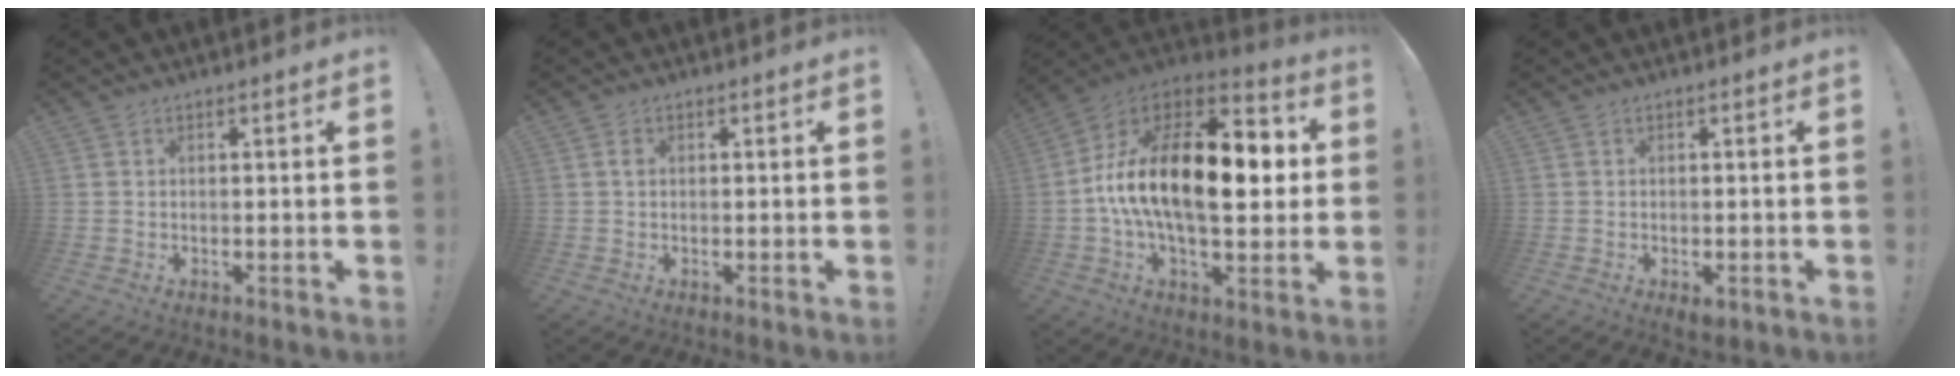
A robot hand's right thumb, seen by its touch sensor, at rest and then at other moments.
{"total": 1.1, "force": [0.2, 0.7, 0.8], "torque": [-0.010, 0.001, 0.001]}
{"total": 24.4, "force": [0.1, 12.3, 21.1], "torque": [-0.375, 0.008, 0.002]}
{"total": 1.9, "force": [-1.0, 0.9, 1.3], "torque": [-0.030, 0.006, -0.016]}